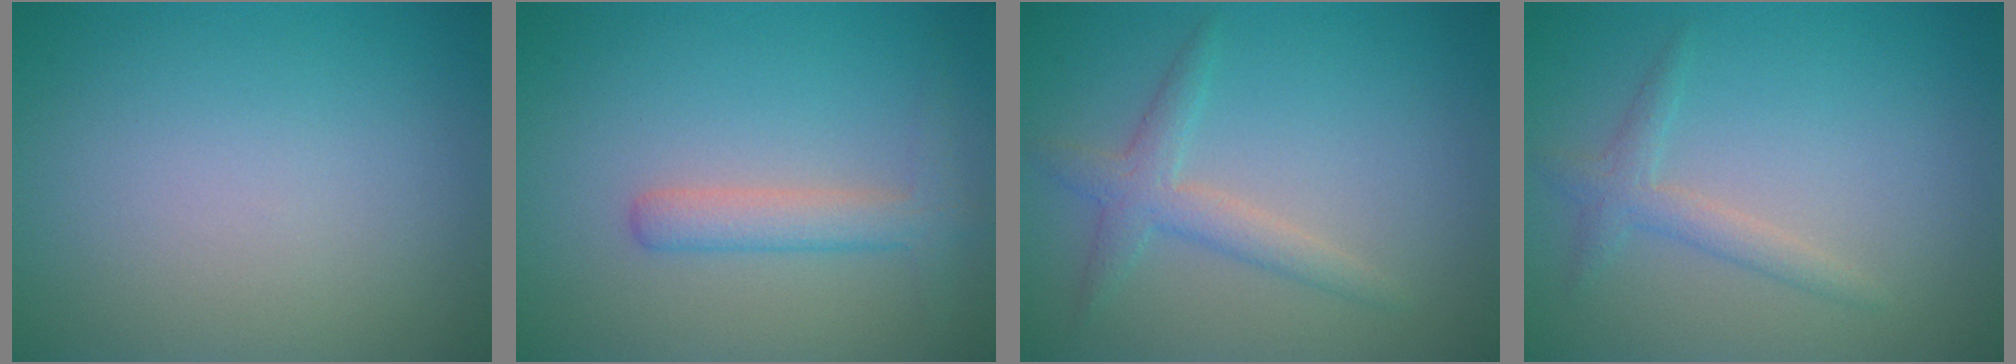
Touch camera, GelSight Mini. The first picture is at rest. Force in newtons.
{"total": 2.7, "press": 2.7, "slide": 0.1}
{"total": 2.5, "press": 2.5, "slide": 0.1}
{"total": 1.9, "press": 1.9, "slide": 0.0}